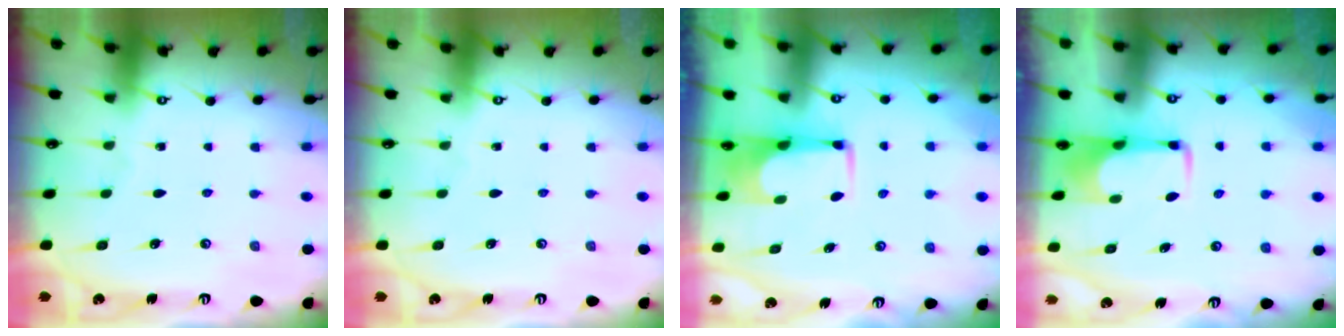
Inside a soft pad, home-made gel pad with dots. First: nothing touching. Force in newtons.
{"total": 0.0}
{"total": 1.7, "press": 1.6, "slide": 0.3}
{"total": 1.6, "press": 1.6, "slide": 0.2}